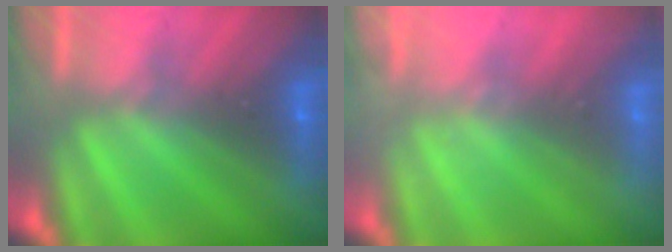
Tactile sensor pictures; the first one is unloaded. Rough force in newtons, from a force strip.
{"total": 2.1}